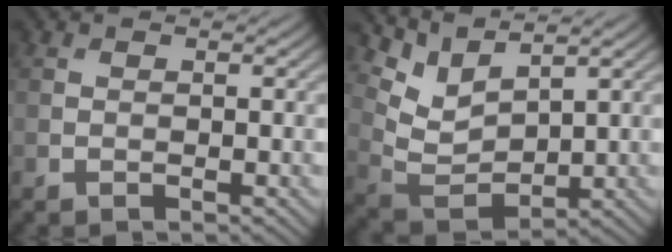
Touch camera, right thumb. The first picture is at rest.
{"total": 6.2, "force": [4.4, 2.4, 3.6], "torque": [-0.093, -0.009, 0.094]}